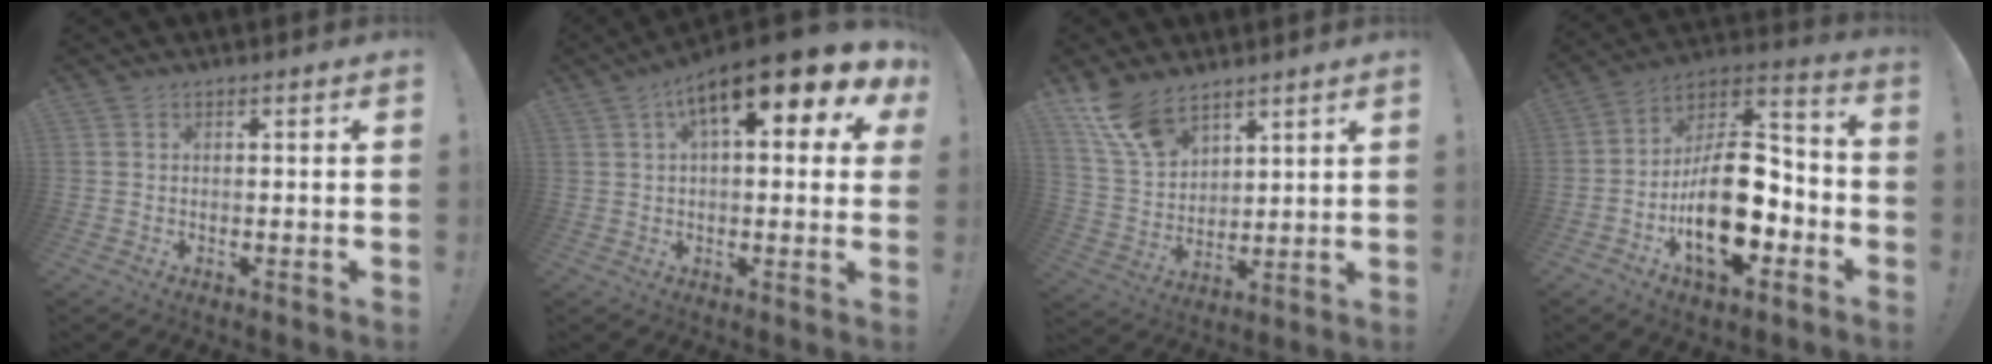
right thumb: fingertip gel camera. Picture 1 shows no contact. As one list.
[{"total": 14.6, "force": [6.5, 4.5, 12.3], "torque": [-0.184, -0.028, 0.098]}, {"total": 12.5, "force": [9.2, 6.3, 5.5], "torque": [-0.110, -0.052, 0.180]}, {"total": 22.9, "force": [-6.5, 12.7, 18.0], "torque": [-0.296, 0.034, -0.097]}]